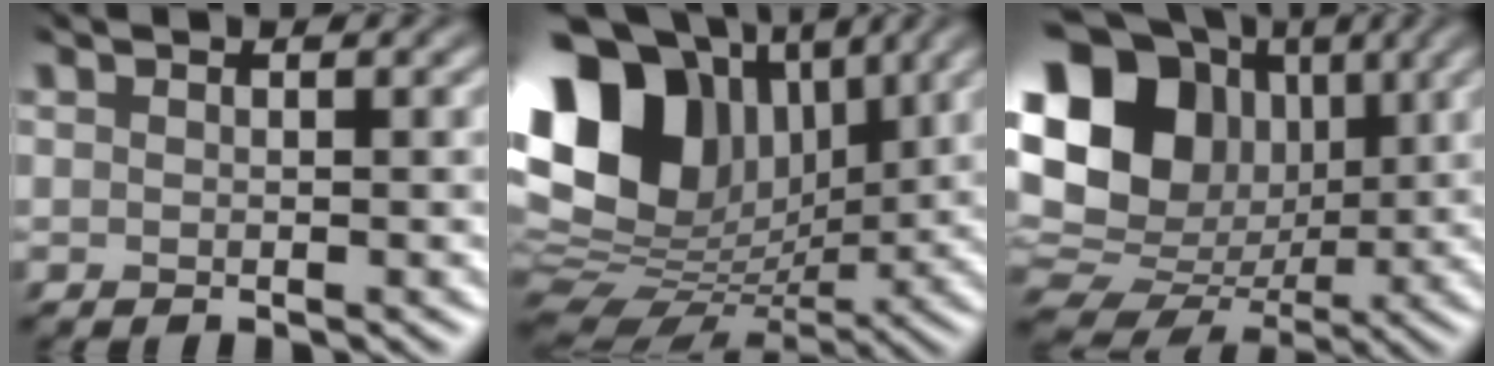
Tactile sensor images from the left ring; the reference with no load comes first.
{"total": 14.0, "force": [3.3, 10.4, 8.7], "torque": [-0.201, 0.018, 0.070]}
{"total": 17.3, "force": [3.1, 14.1, 9.6], "torque": [-0.214, 0.033, 0.068]}